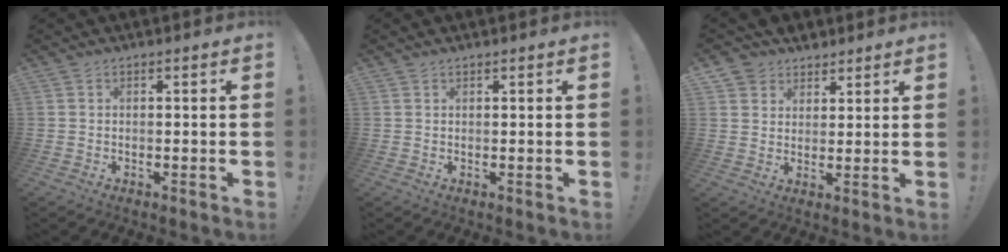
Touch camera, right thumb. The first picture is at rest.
{"total": 0.7, "force": [0.6, 0.2, 0.1], "torque": [0.000, -0.001, 0.013]}
{"total": 5.8, "force": [3.9, 4.3, -0.2], "torque": [0.004, -0.030, 0.076]}